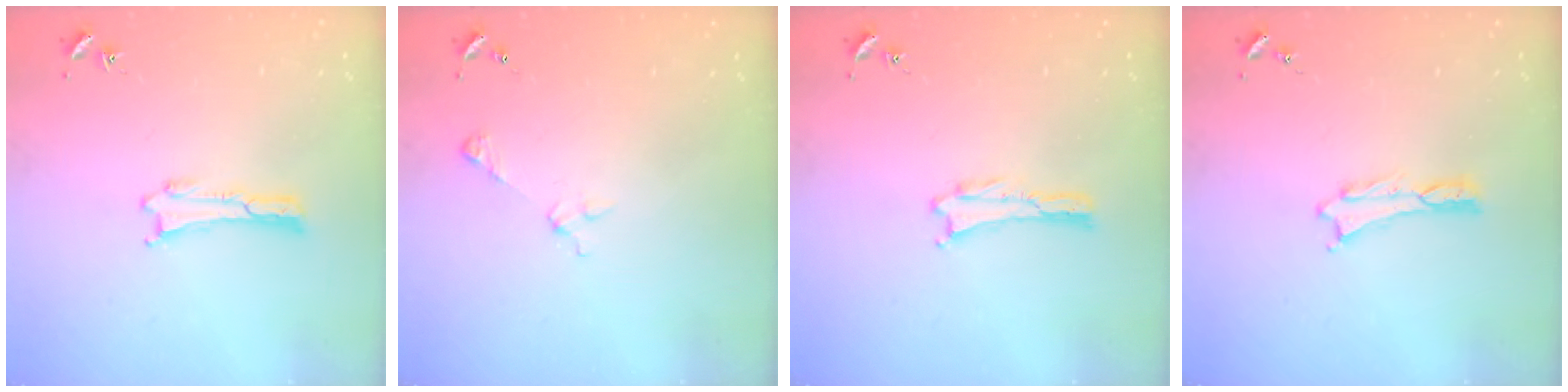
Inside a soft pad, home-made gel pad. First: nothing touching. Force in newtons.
{"total": 2.9, "press": 2.9, "slide": 0.3}
{"total": 0.0}
{"total": 0.0}